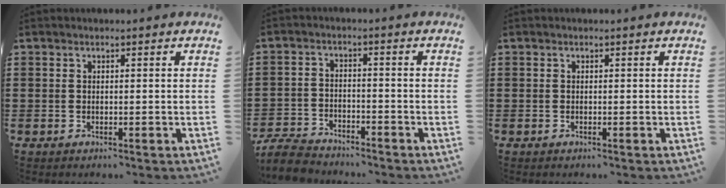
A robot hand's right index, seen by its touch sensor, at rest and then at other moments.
{"total": 5.2, "force": [-5.0, 1.0, 1.1], "torque": [-0.038, 0.001, -0.103]}
{"total": 0.0}